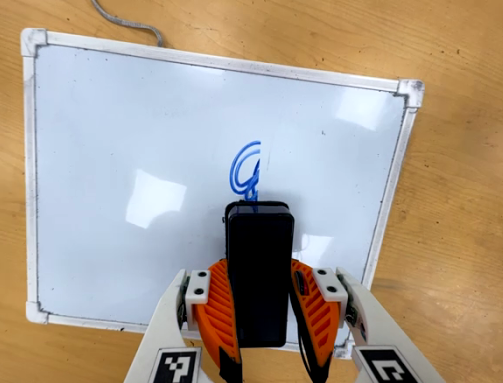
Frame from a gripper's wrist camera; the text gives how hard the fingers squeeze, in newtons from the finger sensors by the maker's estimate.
{"total": 7.1, "left": 5.6, "right": 8.6}